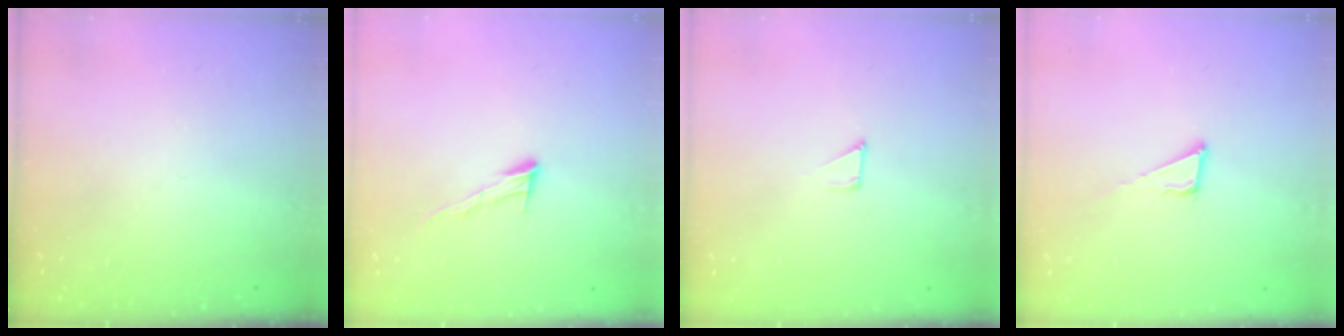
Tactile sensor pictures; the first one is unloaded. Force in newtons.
{"total": 8.4, "press": 8.4, "slide": 0.4}
{"total": 1.7, "press": 1.7, "slide": 0.0}
{"total": 4.3, "press": 4.3, "slide": 0.2}